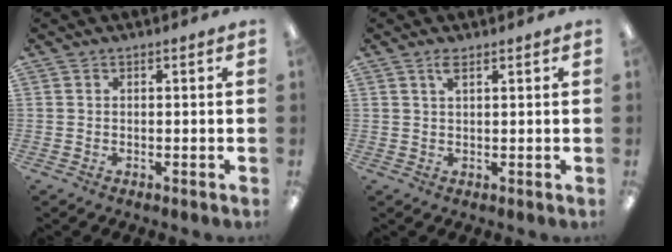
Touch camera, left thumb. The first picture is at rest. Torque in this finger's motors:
{"motor_torque": [-0.07, -0.05, -0.33, 0.00, 0.00]}